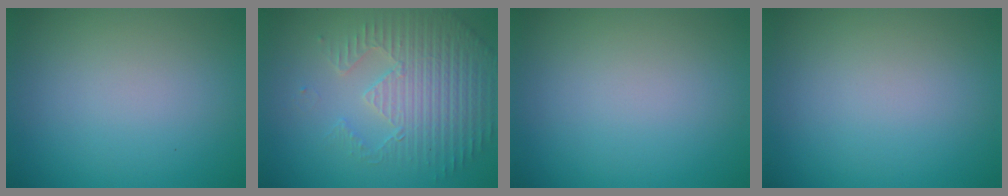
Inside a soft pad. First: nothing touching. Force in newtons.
{"total": 4.4, "press": 4.2, "slide": 1.4}
{"total": 0.0}
{"total": 0.0}